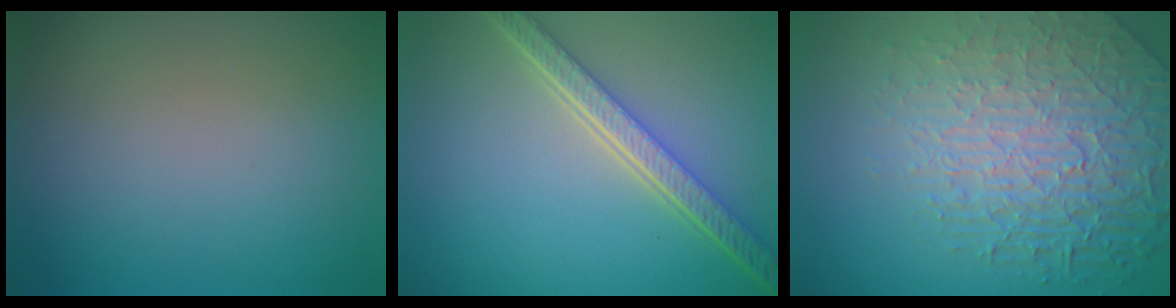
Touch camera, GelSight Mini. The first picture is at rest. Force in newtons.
{"total": 5.4, "press": 4.1, "slide": 3.6}
{"total": 8.4, "press": 5.9, "slide": 6.0}